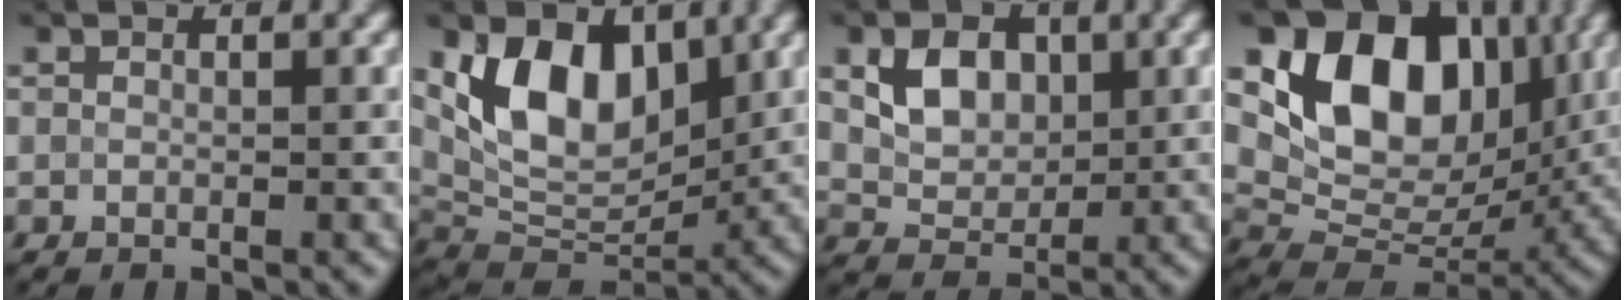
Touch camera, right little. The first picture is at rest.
{"total": 9.0, "force": [3.2, 5.4, 6.4], "torque": [-0.114, -0.010, 0.051]}
{"total": 4.6, "force": [1.4, 3.4, 2.9], "torque": [-0.058, -0.004, 0.023]}
{"total": 12.3, "force": [4.1, 8.4, 8.0], "torque": [-0.122, -0.001, 0.069]}